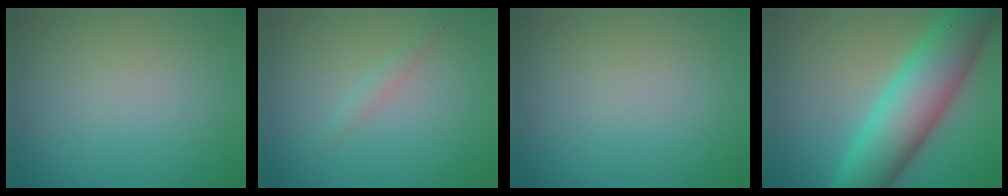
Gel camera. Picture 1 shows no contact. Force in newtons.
{"total": 1.0, "press": 1.0, "slide": 0.0}
{"total": 0.0}
{"total": 10.3, "press": 10.3, "slide": 0.2}